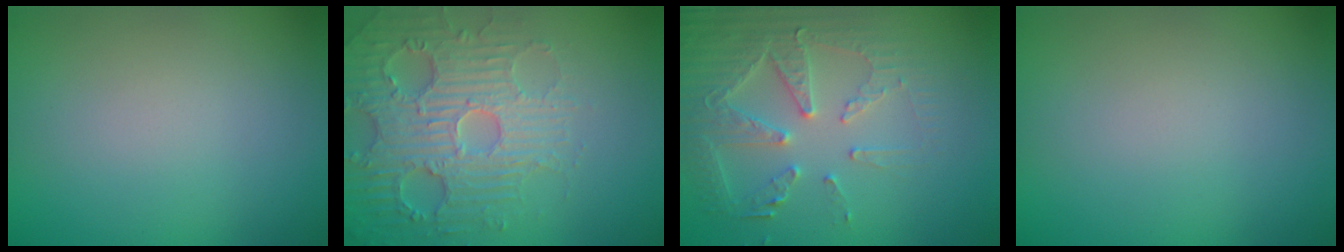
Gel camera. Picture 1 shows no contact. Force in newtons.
{"total": 4.7, "press": 4.7, "slide": 0.9}
{"total": 4.2, "press": 4.1, "slide": 1.0}
{"total": 0.0}